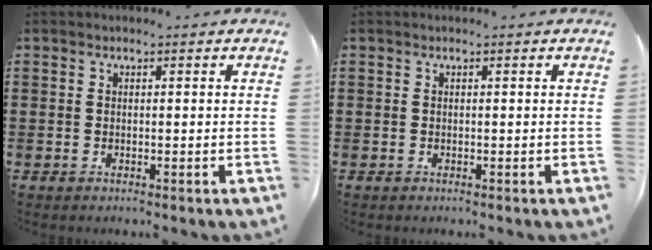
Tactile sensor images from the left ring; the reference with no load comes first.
{"total": 0.0}